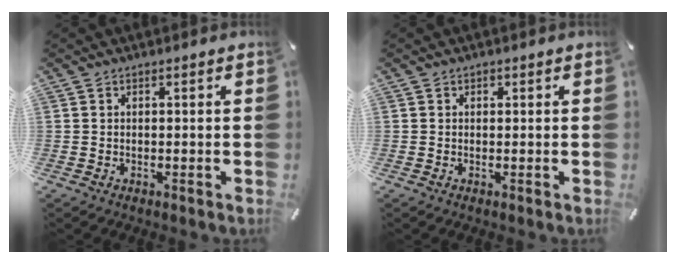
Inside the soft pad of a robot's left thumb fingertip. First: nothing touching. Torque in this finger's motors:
{"motor_torque": [0.07, 0.20, -0.11, -0.02, -0.01]}